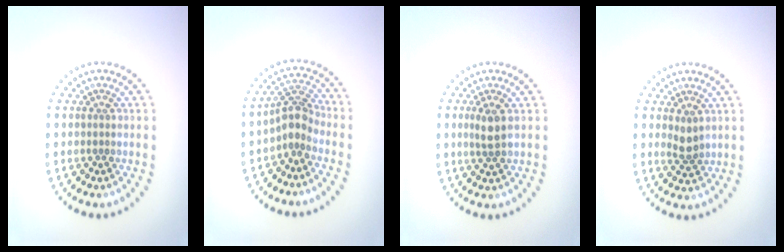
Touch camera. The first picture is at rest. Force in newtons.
{"total": 2.7, "press": 2.1, "slide": 1.8}
{"total": 2.0, "press": 1.8, "slide": 0.9}
{"total": 1.6, "press": 1.4, "slide": 0.7}